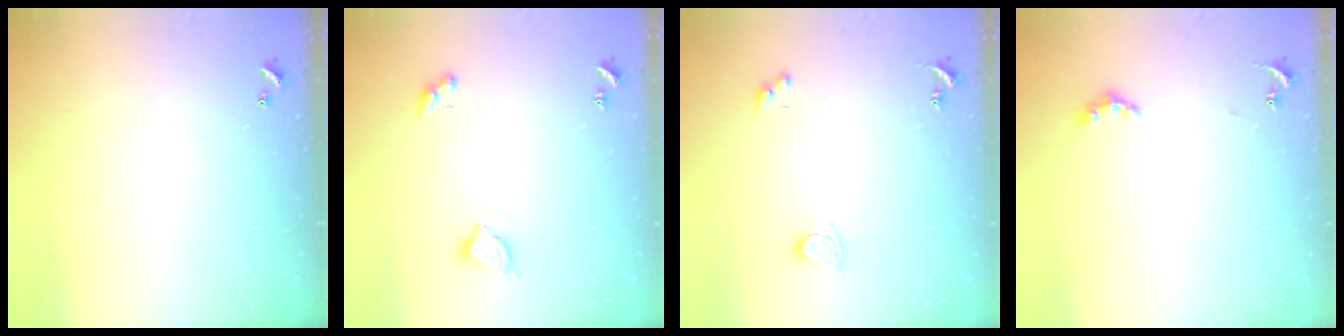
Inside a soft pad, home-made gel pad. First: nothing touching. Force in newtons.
{"total": 2.9, "press": 2.8, "slide": 0.7}
{"total": 2.1, "press": 2.0, "slide": 0.7}
{"total": 4.0, "press": 4.0, "slide": 0.6}